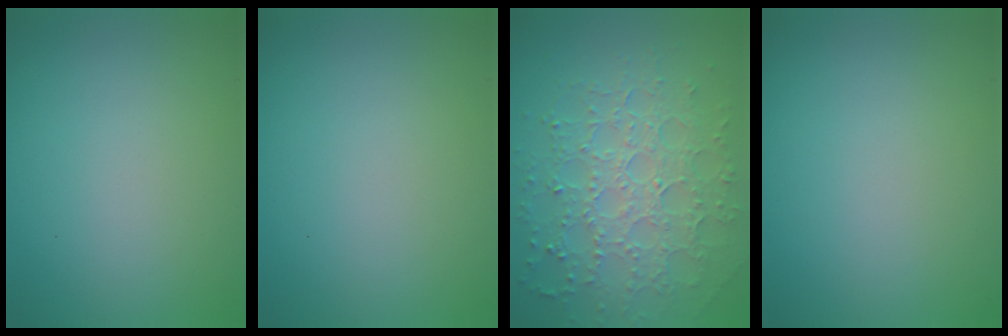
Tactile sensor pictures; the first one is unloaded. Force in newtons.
{"total": 0.0}
{"total": 7.3, "press": 5.4, "slide": 5.0}
{"total": 0.0}